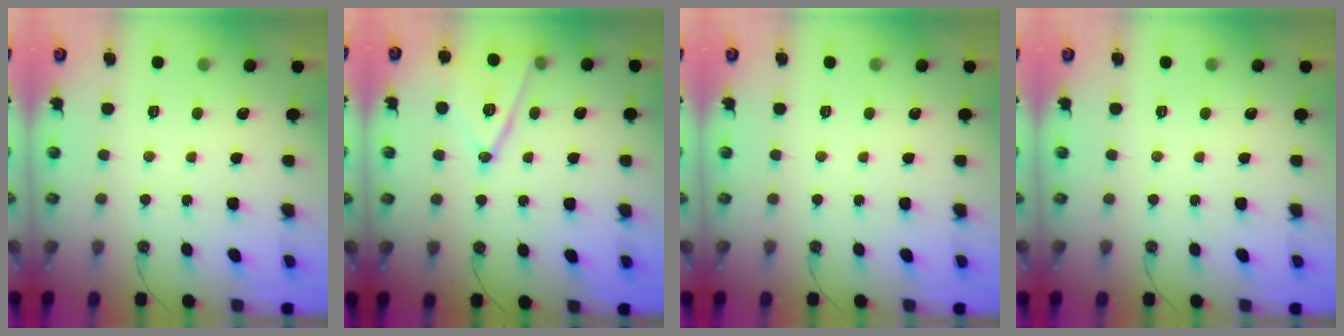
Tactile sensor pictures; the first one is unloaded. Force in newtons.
{"total": 13.7, "press": 13.3, "slide": 3.5}
{"total": 0.0}
{"total": 0.0}